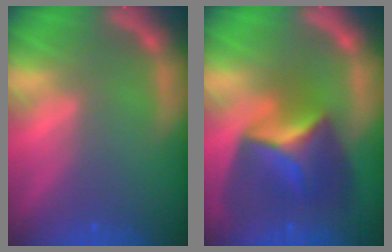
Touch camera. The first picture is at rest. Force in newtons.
{"total": 8.4}